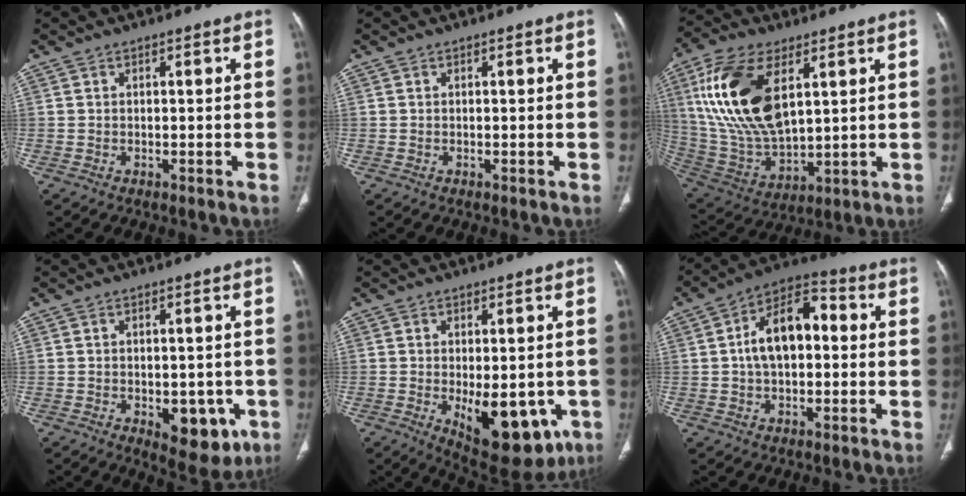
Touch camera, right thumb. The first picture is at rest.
{"total": 0.0}
{"total": 20.7, "force": [6.8, 10.5, 16.5], "torque": [-0.327, -0.023, 0.136]}
{"total": 10.0, "force": [-3.5, 5.5, 7.5], "torque": [-0.060, 0.005, -0.031]}
{"total": 16.0, "force": [-4.9, 8.1, 12.9], "torque": [-0.147, -0.008, -0.044]}
{"total": 12.8, "force": [0.8, 7.6, 10.3], "torque": [-0.161, 0.036, 0.003]}